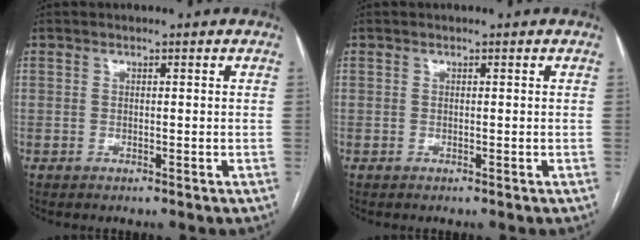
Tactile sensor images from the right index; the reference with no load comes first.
{"total": 0.0}